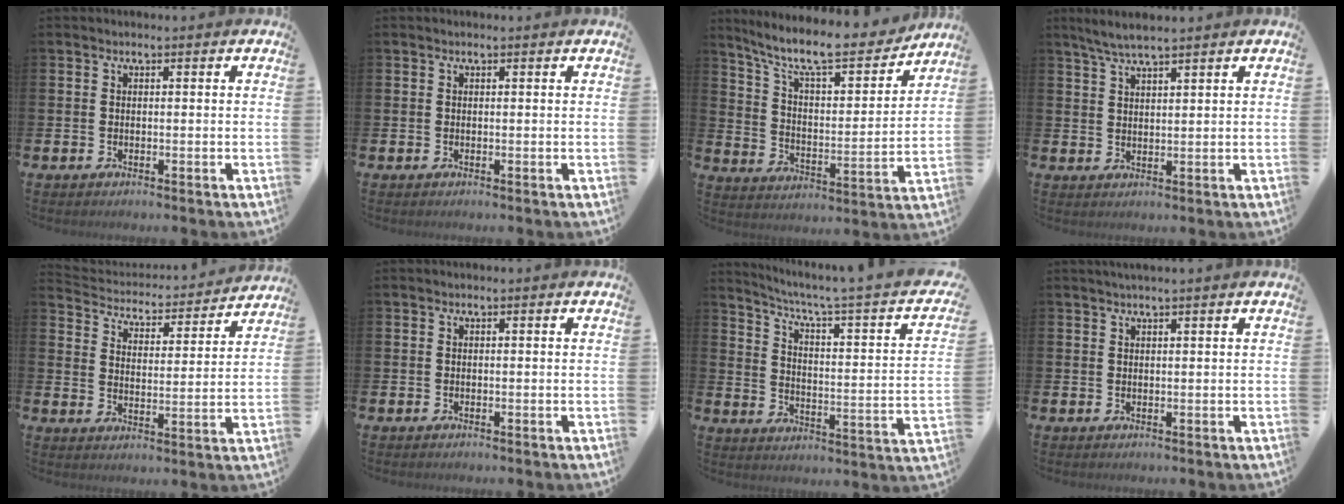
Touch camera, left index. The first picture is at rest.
{"total": 0.0}
{"total": 10.8, "force": [9.4, 2.3, 4.7], "torque": [-0.118, -0.063, 0.158]}
{"total": 4.4, "force": [3.9, 0.3, 1.9], "torque": [-0.042, -0.009, 0.070]}
{"total": 4.4, "force": [4.2, 1.1, 0.3], "torque": [-0.037, -0.040, 0.066]}
{"total": 0.0}
{"total": 5.2, "force": [3.6, 0.0, 3.7], "torque": [-0.083, -0.040, 0.048]}
{"total": 1.2, "force": [1.1, -0.2, 0.5], "torque": [-0.015, 0.003, 0.021]}